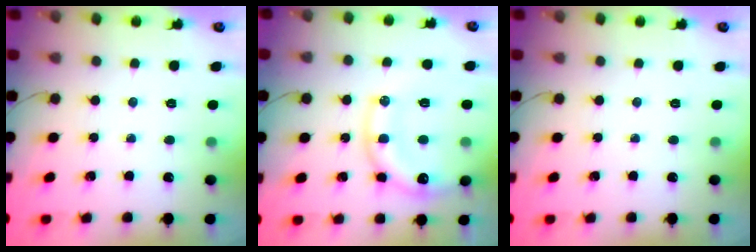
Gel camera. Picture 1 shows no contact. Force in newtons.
{"total": 17.1, "press": 16.8, "slide": 2.9}
{"total": 0.0}